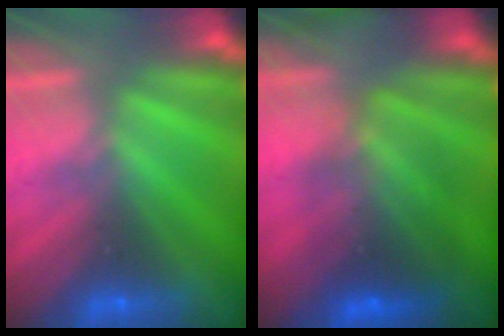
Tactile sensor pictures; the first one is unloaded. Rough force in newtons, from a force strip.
{"total": 6.1}